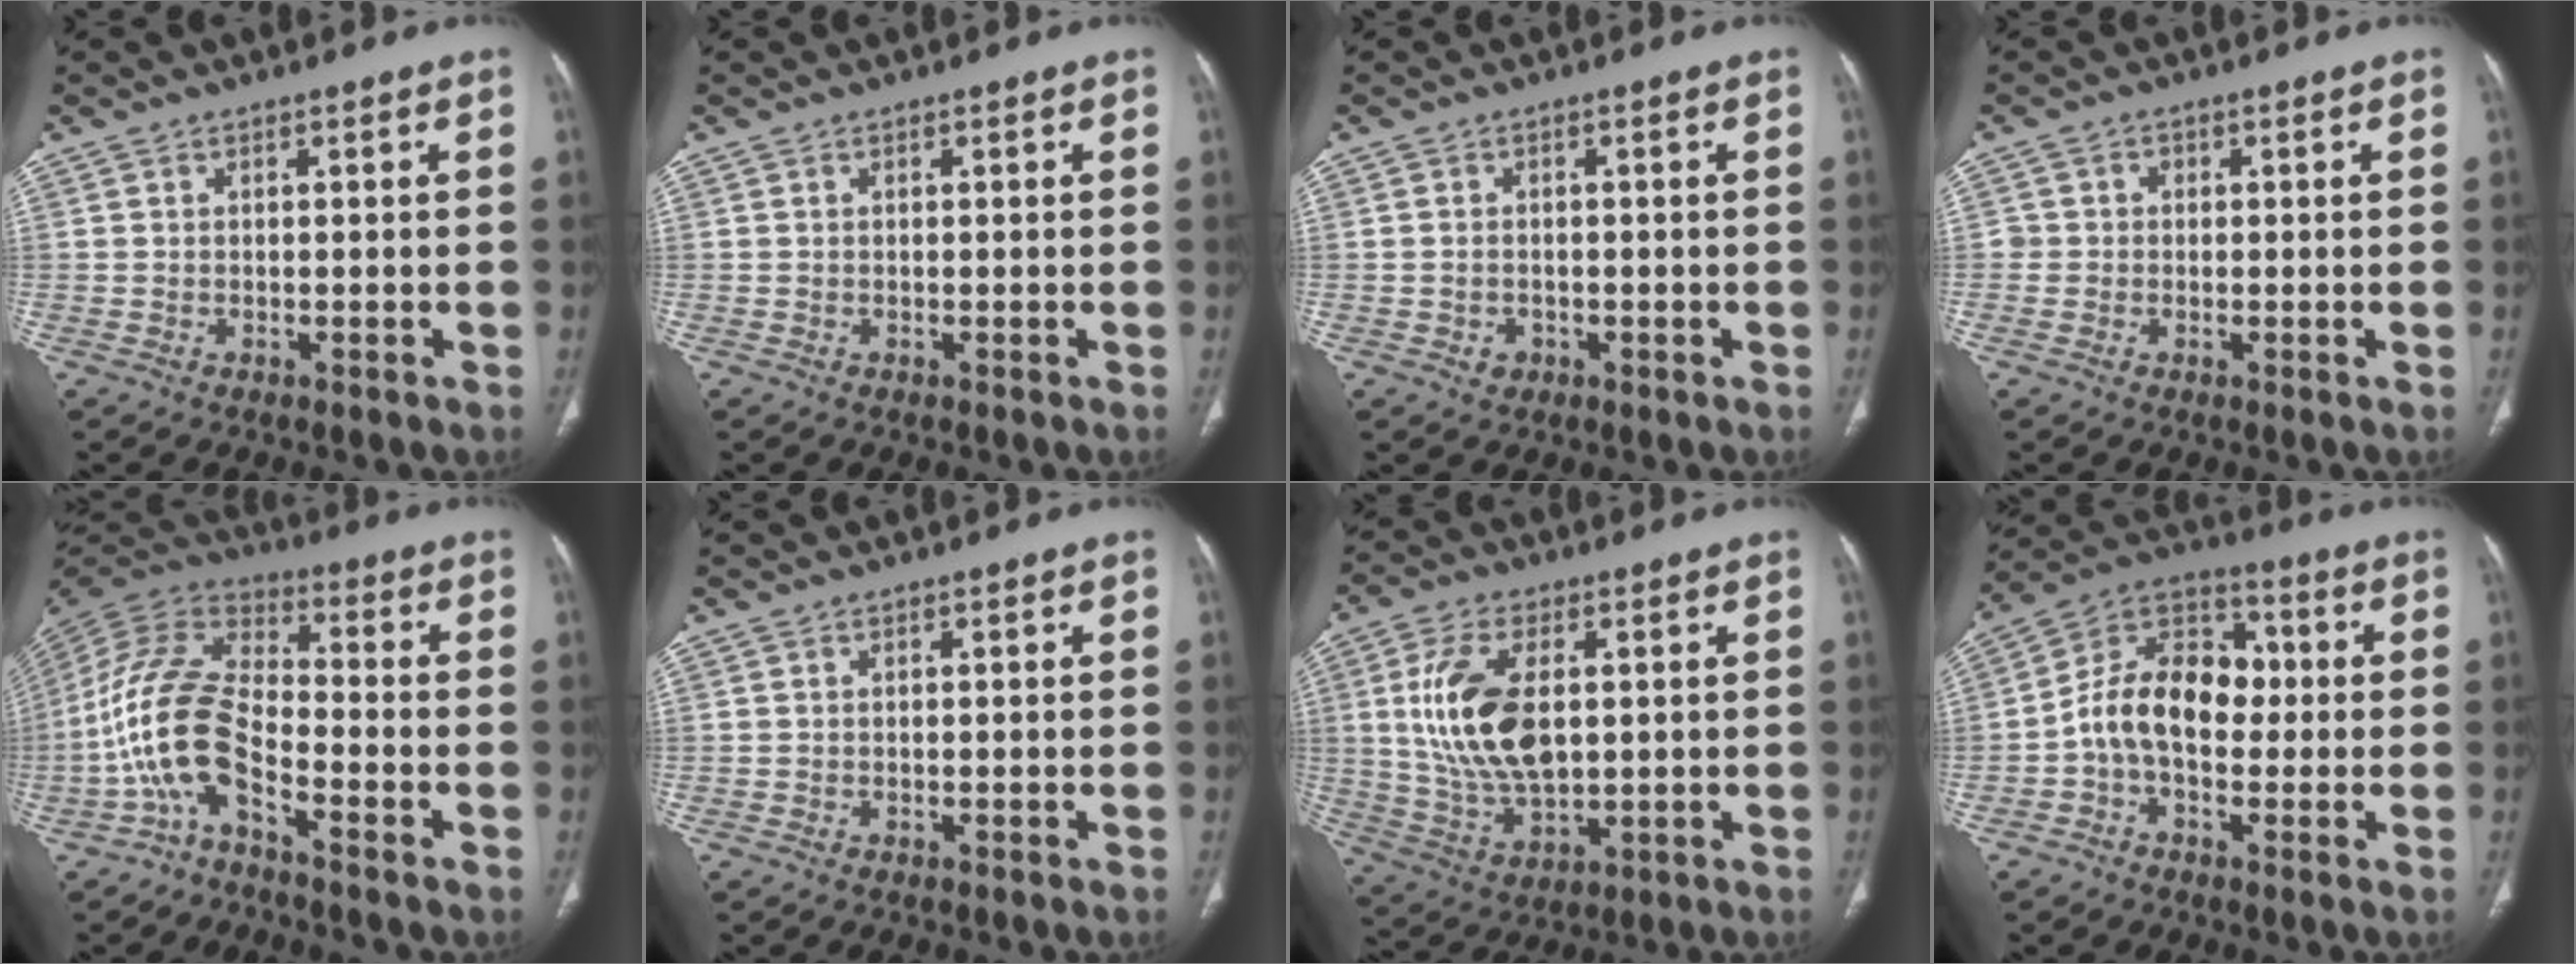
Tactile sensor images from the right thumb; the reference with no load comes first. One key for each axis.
{"total": 0.0}
{"total": 1.9, "fx": -0.6, "fy": 1.7, "fz": 0.7, "tx": -0.005, "ty": 0.005, "tz": -0.003}
{"total": 2.1, "fx": 0.0, "fy": 2.1, "fz": 0.2, "tx": 0.012, "ty": 0.007, "tz": -0.001}
{"total": 13.7, "fx": -5.9, "fy": 6.0, "fz": 10.8, "tx": -0.232, "ty": 0.062, "tz": -0.125}
{"total": 0.0}
{"total": 15.0, "fx": 2.1, "fy": 8.2, "fz": 12.3, "tx": -0.240, "ty": -0.008, "tz": 0.051}
{"total": 14.1, "fx": -1.0, "fy": 9.4, "fz": 10.4, "tx": -0.155, "ty": 0.041, "tz": -0.029}